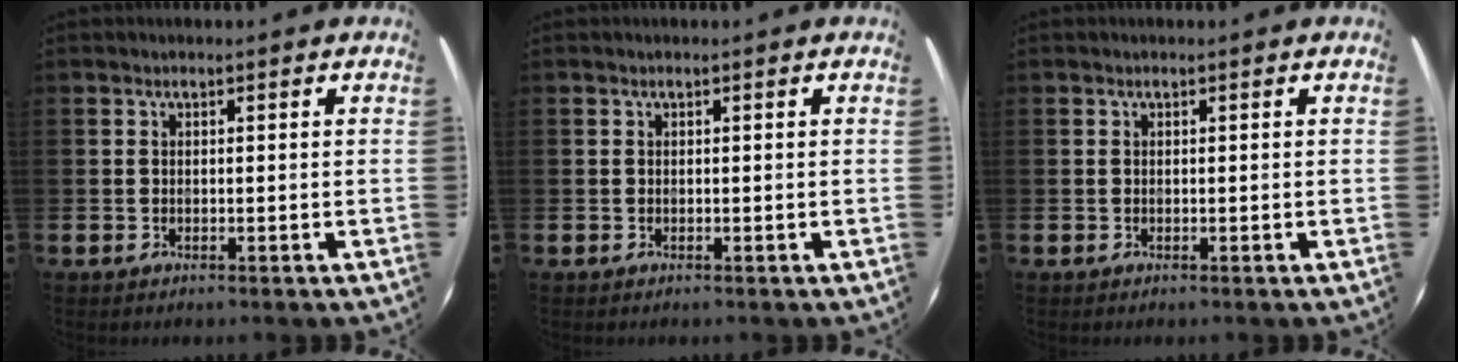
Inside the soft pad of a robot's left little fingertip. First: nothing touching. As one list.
[{"total": 0.0}, {"total": 0.0}]